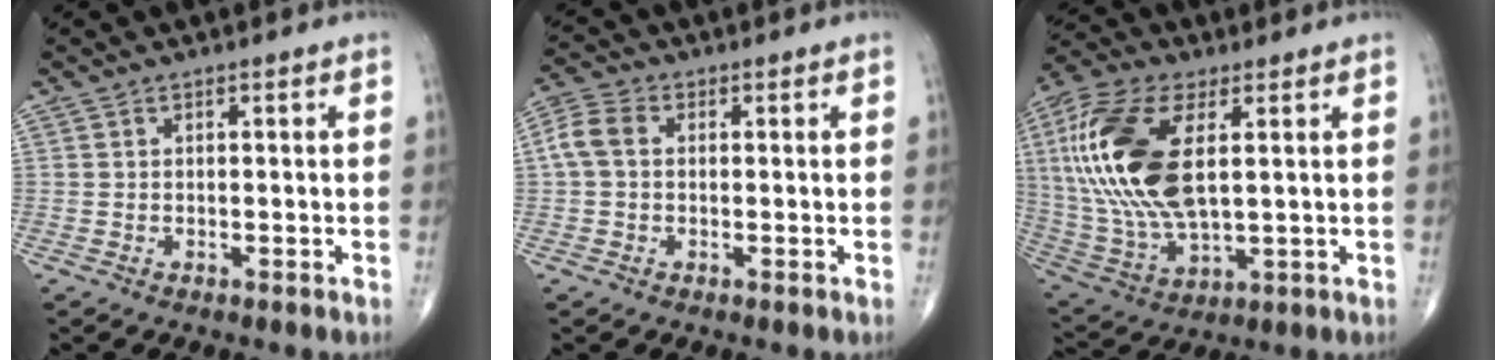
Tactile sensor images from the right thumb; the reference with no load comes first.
{"total": 5.3, "force": [0.5, 3.9, 3.6], "torque": [-0.085, 0.018, 0.004]}
{"total": 22.5, "force": [4.3, 10.9, 19.2], "torque": [-0.420, -0.011, 0.080]}